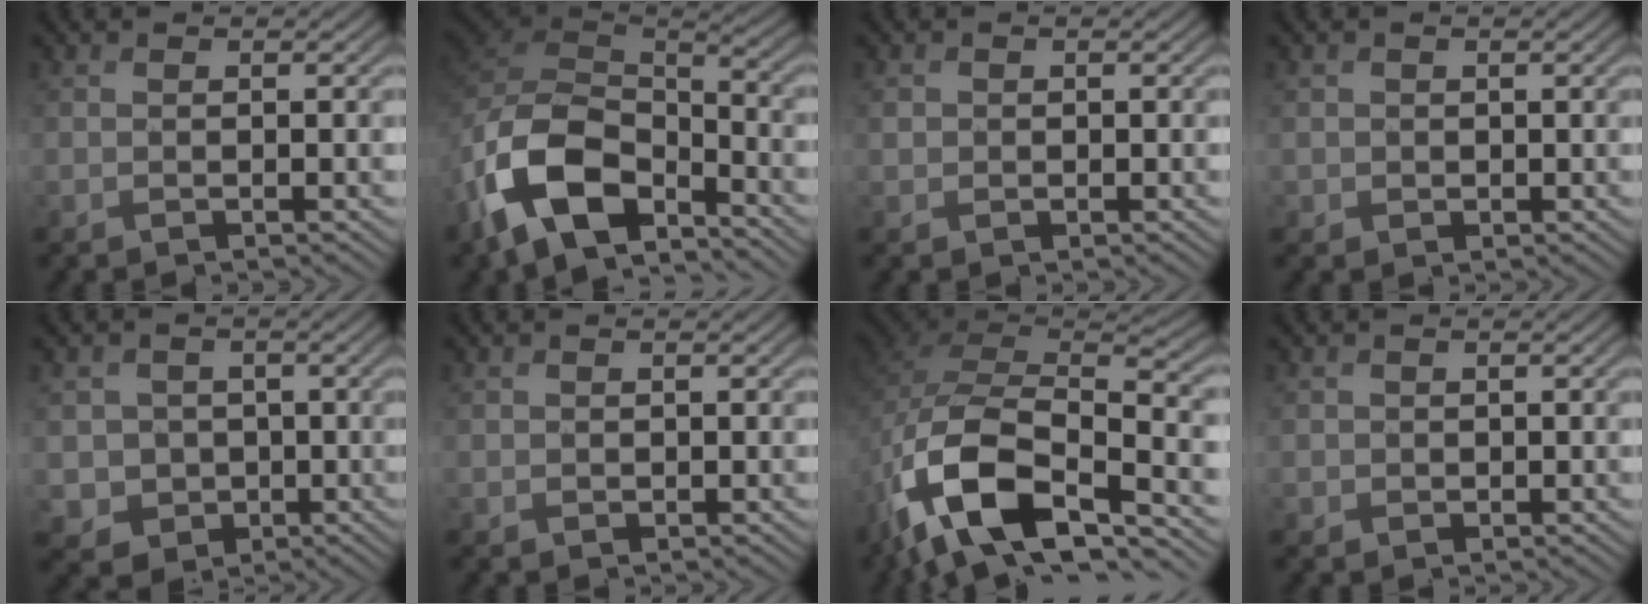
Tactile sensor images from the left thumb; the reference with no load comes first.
{"total": 14.7, "force": [-8.0, 7.9, 9.4], "torque": [-0.229, -0.031, -0.151]}
{"total": 1.2, "force": [0.1, 1.2, 0.4], "torque": [-0.009, -0.002, 0.001]}
{"total": 1.6, "force": [0.3, 1.6, 0.2], "torque": [-0.007, -0.006, 0.004]}
{"total": 5.5, "force": [0.2, 5.3, 1.2], "torque": [-0.049, -0.011, -0.006]}
{"total": 1.0, "force": [0.5, 0.9, 0.1], "torque": [-0.005, -0.003, 0.013]}
{"total": 15.8, "force": [-7.2, 8.5, 11.2], "torque": [-0.244, -0.035, -0.135]}
{"total": 1.4, "force": [0.4, 1.3, 0.1], "torque": [-0.008, -0.006, 0.007]}